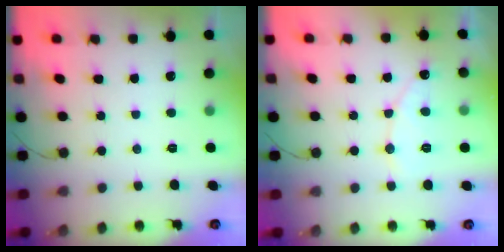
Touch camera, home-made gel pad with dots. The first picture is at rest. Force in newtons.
{"total": 7.1, "press": 7.0, "slide": 0.4}